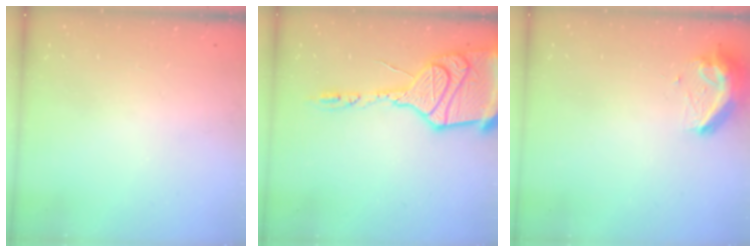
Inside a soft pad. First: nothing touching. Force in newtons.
{"total": 23.1, "press": 22.5, "slide": 4.9}
{"total": 10.1, "press": 10.1, "slide": 0.9}